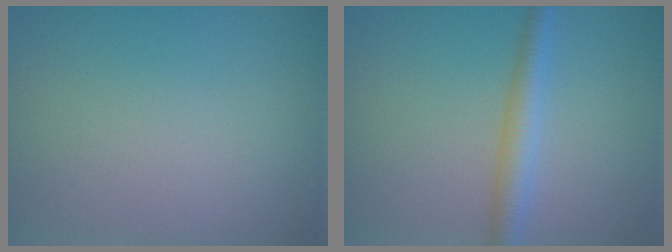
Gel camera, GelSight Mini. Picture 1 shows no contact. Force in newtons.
{"total": 2.9, "press": 2.9, "slide": 0.1}